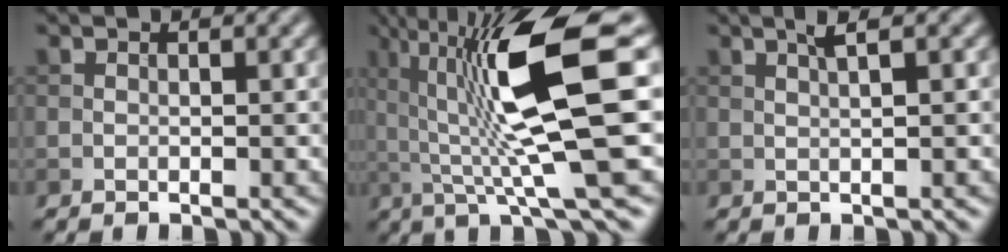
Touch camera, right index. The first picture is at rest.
{"total": 12.3, "force": [2.3, 2.3, 11.8], "torque": [-0.188, 0.002, 0.045]}
{"total": 1.8, "force": [0.8, 0.3, 1.6], "torque": [-0.025, 0.004, 0.014]}